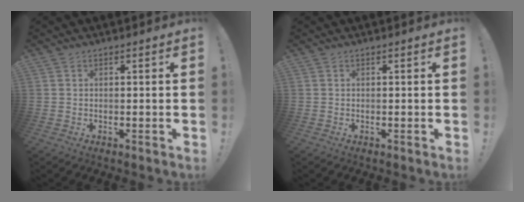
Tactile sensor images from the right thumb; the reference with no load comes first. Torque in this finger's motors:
{"motor_torque": [0.00, 0.00, 0.00, 0.00, 0.00]}